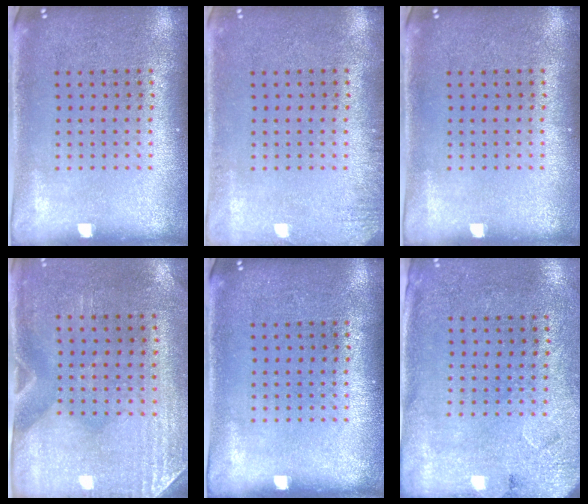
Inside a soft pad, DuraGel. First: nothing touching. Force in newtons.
{"total": 1.4, "press": 1.4, "slide": 0.2}
{"total": 0.0}
{"total": 2.9, "press": 2.5, "slide": 1.5}
{"total": 0.0}
{"total": 2.7, "press": 2.2, "slide": 1.5}